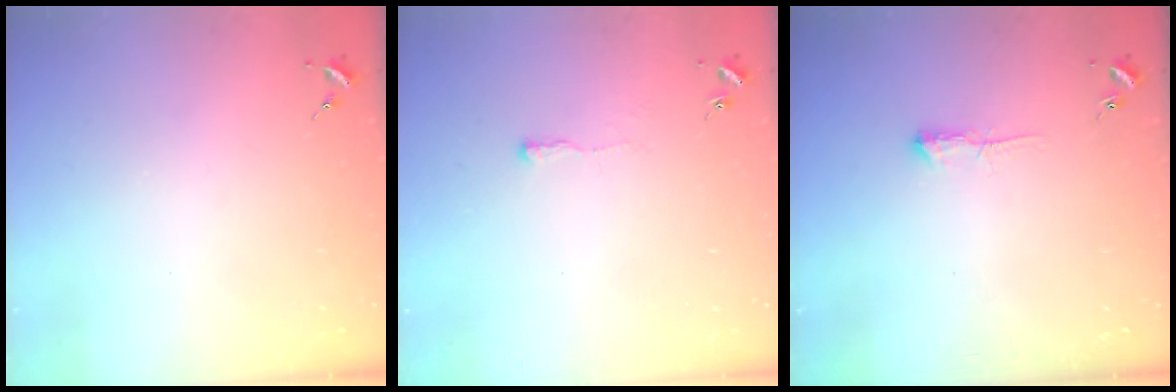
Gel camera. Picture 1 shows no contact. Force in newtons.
{"total": 3.1, "press": 3.1, "slide": 0.6}
{"total": 3.4, "press": 3.4, "slide": 0.6}